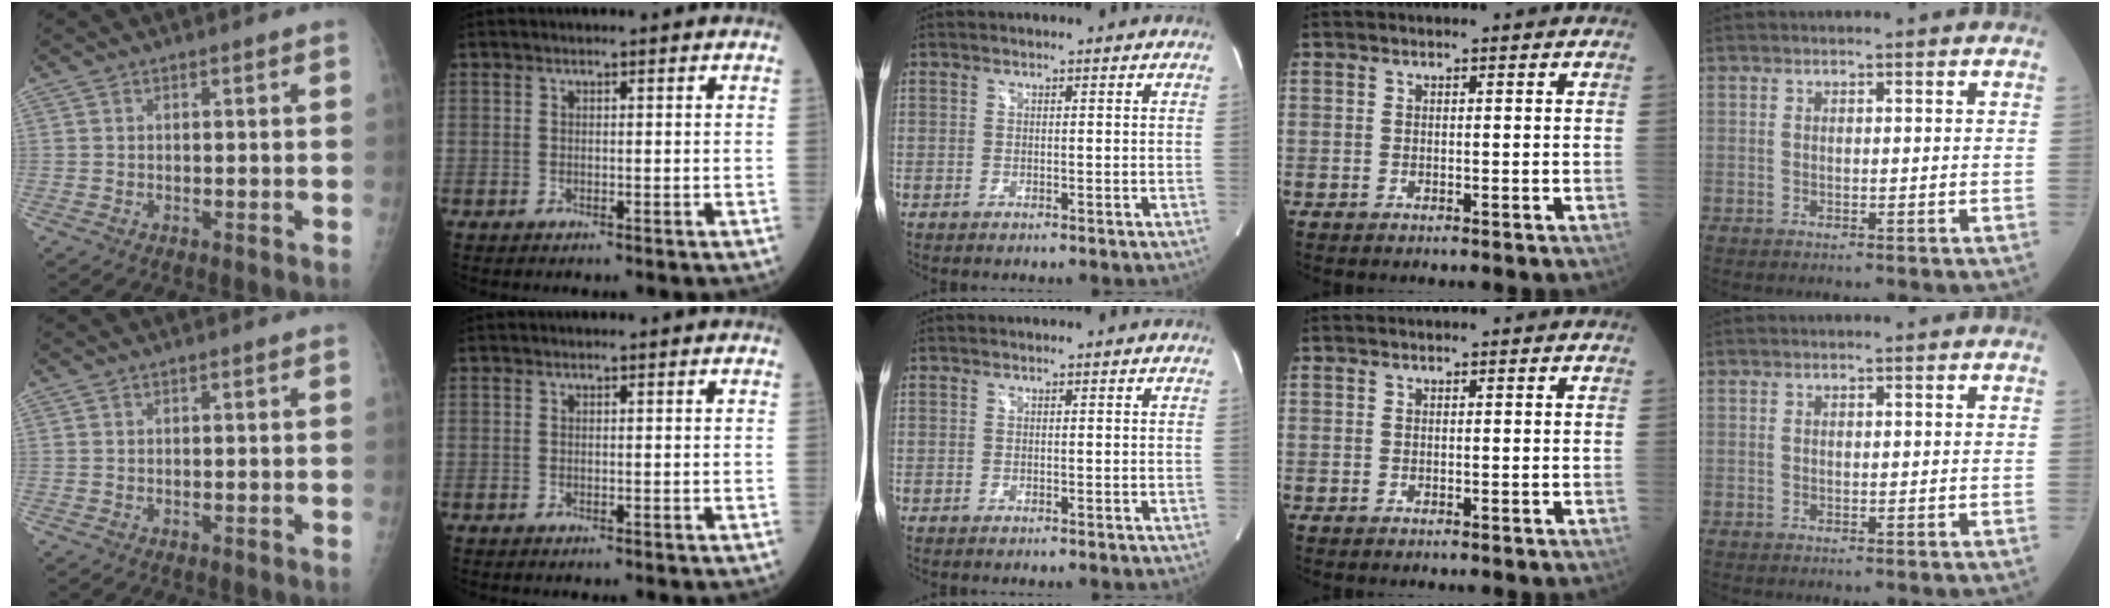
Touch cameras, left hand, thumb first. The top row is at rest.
{}